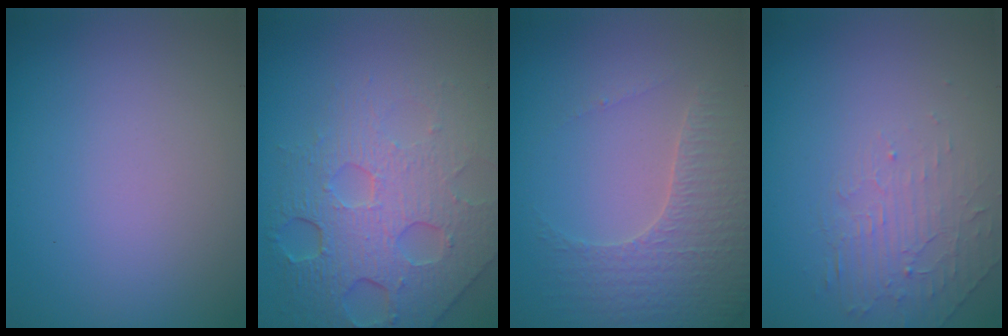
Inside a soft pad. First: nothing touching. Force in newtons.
{"total": 7.9, "press": 5.3, "slide": 5.9}
{"total": 3.3, "press": 3.3, "slide": 0.6}
{"total": 2.0, "press": 0.9, "slide": 1.8}